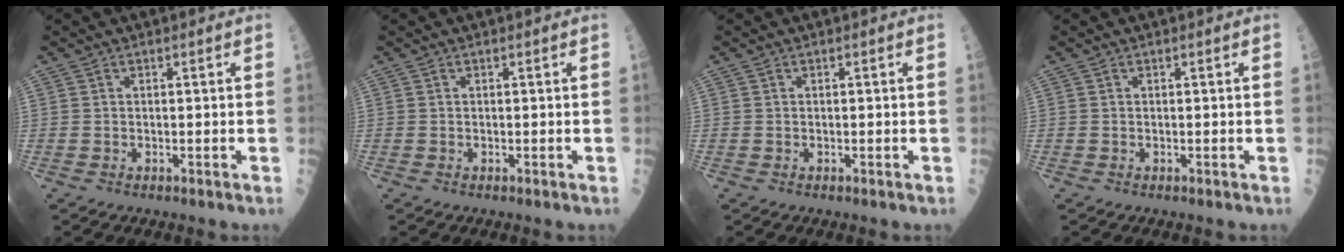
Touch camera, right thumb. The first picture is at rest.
{"total": 0.0}
{"total": 0.0}
{"total": 0.0}